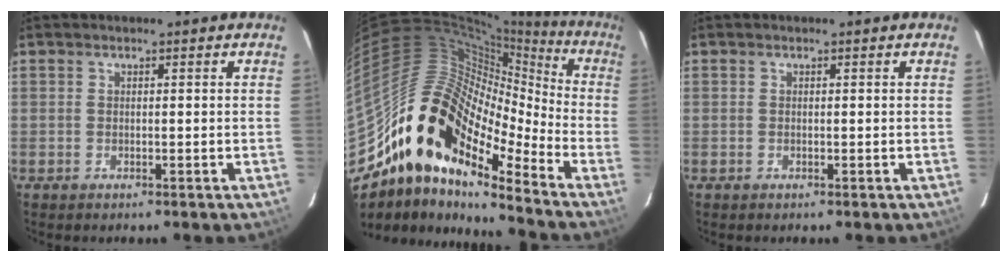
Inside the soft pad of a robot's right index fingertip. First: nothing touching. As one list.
[{"total": 18.2, "force": [-12.5, 7.9, 10.5], "torque": [-0.163, 0.009, -0.251]}, {"total": 0.0}]